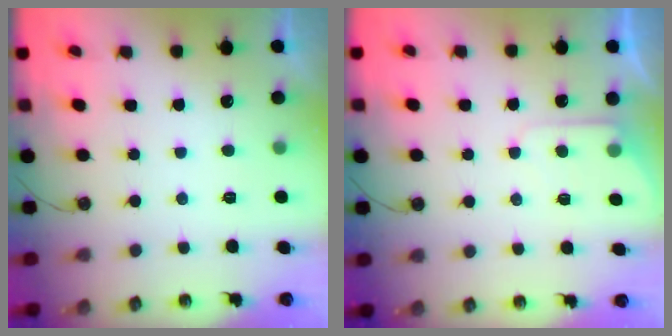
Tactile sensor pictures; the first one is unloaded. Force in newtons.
{"total": 6.0, "press": 6.0, "slide": 0.7}